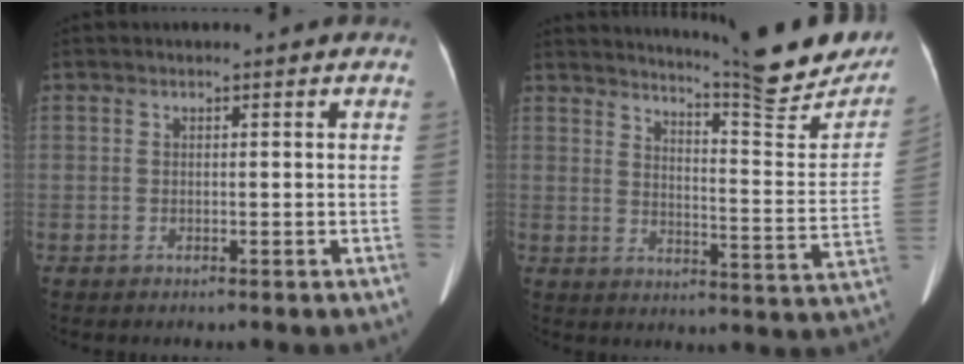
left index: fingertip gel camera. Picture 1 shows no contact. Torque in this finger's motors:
{"motor_torque": [0.15, -0.45, 0.00, 0.03]}